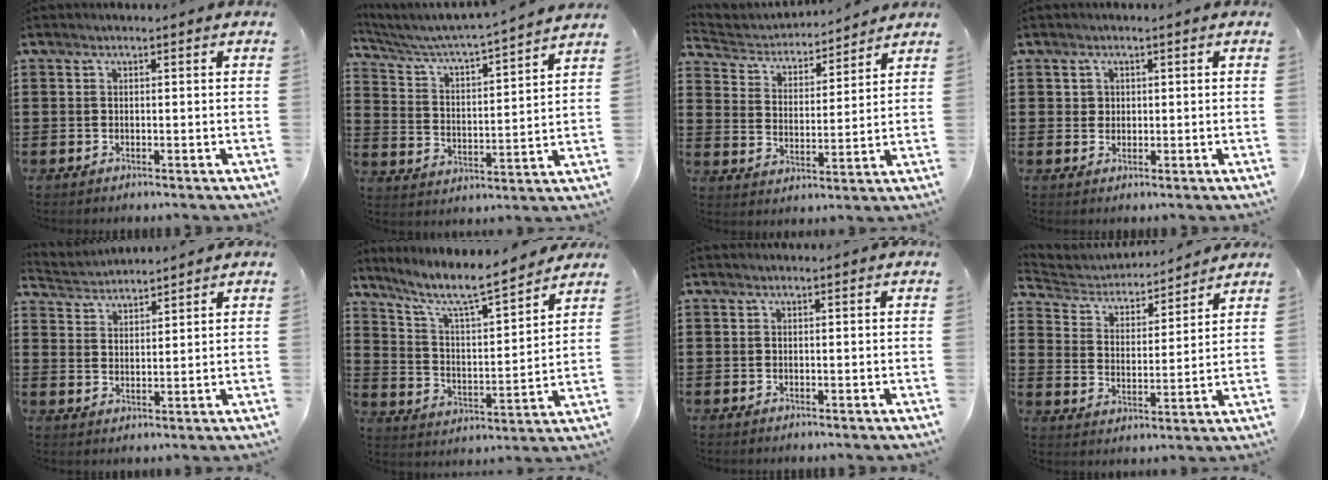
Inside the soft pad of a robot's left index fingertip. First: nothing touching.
{"total": 3.4, "force": [3.2, -0.3, 1.2], "torque": [-0.046, -0.037, 0.042]}
{"total": 3.7, "force": [3.5, 0.9, -0.1], "torque": [-0.023, -0.027, 0.055]}
{"total": 1.4, "force": [0.5, 1.3, 0.3], "torque": [-0.010, 0.004, 0.010]}
{"total": 2.9, "force": [2.9, 0.3, -0.6], "torque": [-0.001, -0.010, 0.052]}
{"total": 8.3, "force": [6.8, 0.9, 4.6], "torque": [-0.117, -0.039, 0.110]}
{"total": 0.0}
{"total": 3.7, "force": [3.5, 1.0, 0.1], "torque": [-0.026, -0.026, 0.054]}